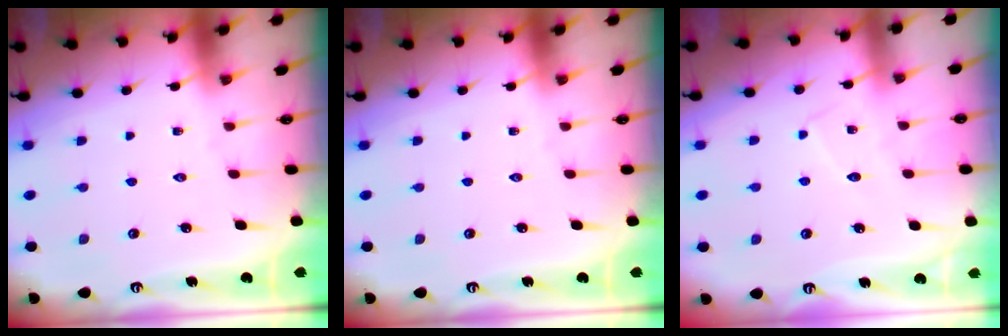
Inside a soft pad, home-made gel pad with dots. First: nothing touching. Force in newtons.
{"total": 0.0}
{"total": 4.7, "press": 4.7, "slide": 0.4}